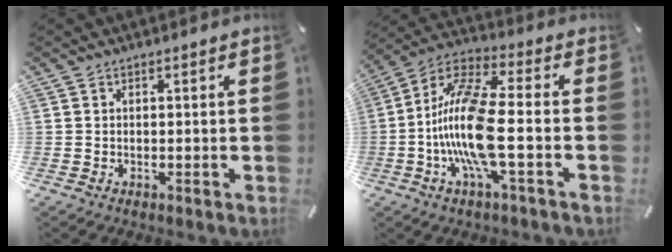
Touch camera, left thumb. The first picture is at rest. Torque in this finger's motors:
{"motor_torque": [-0.43, 2.47, 1.30, -0.50, 0.65]}